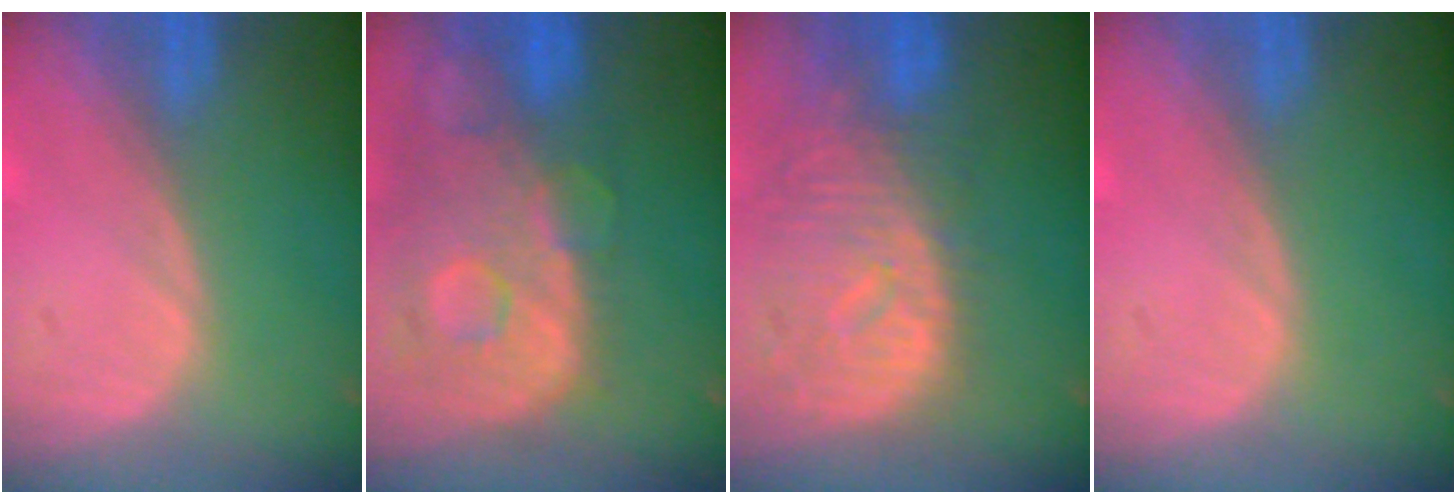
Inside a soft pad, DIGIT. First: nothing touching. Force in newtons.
{"total": 12.9, "press": 10.6, "slide": 7.3}
{"total": 11.1, "press": 9.8, "slide": 5.2}
{"total": 0.0}